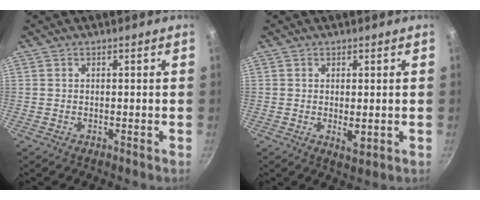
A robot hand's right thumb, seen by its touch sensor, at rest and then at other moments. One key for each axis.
{"total": 2.8, "fx": -0.1, "fy": 1.2, "fz": 2.6, "tx": -0.043, "ty": -0.012, "tz": 0.001}